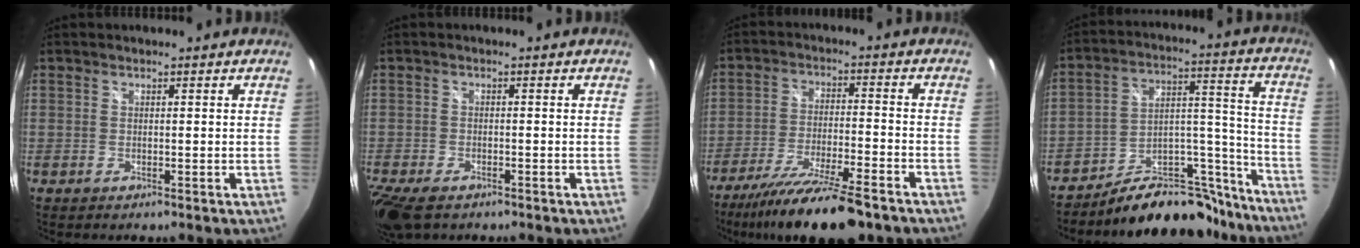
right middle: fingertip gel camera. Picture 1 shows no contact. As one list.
[{"total": 7.8, "force": [-5.4, 3.5, 4.3], "torque": [-0.113, -0.035, -0.103]}, {"total": 15.8, "force": [-12.7, 2.3, 9.1], "torque": [-0.181, -0.027, -0.210]}, {"total": 19.1, "force": [-16.8, 7.2, 5.6], "torque": [-0.068, 0.082, -0.235]}]